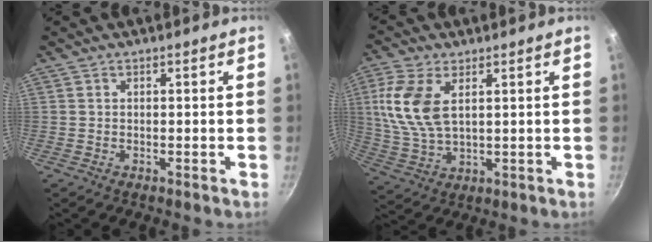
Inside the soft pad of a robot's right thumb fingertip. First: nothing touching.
{"total": 11.2, "force": [3.1, 5.9, 9.0], "torque": [-0.192, -0.003, 0.068]}